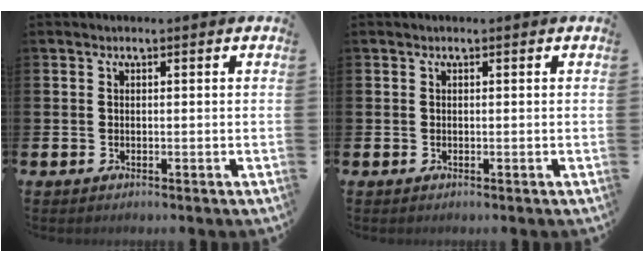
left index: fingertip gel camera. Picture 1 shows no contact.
{"total": 0.0}